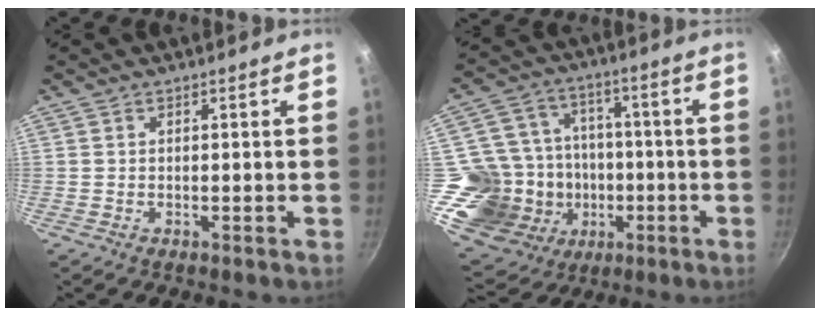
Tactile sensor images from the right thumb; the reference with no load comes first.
{"total": 21.8, "force": [-3.2, 19.0, 10.2], "torque": [-0.175, 0.041, -0.030]}